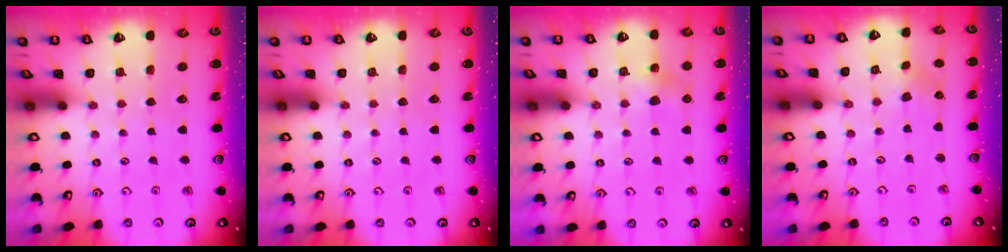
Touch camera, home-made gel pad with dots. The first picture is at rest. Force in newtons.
{"total": 0.0}
{"total": 6.3, "press": 6.3, "slide": 0.7}
{"total": 2.6, "press": 2.6, "slide": 0.2}